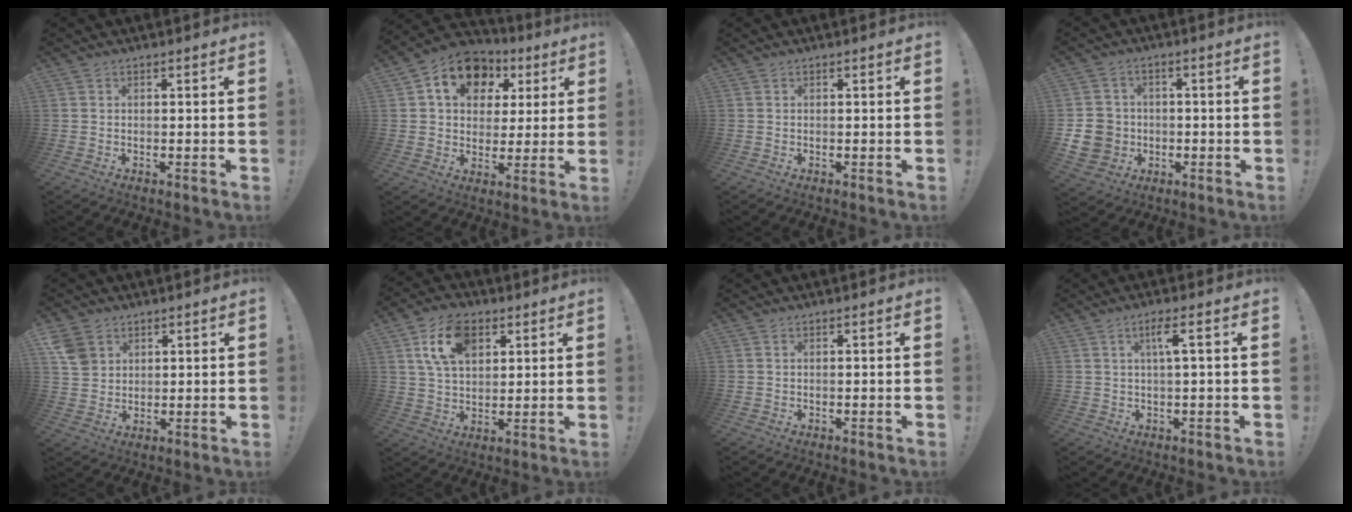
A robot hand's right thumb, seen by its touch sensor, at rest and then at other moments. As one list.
[{"total": 14.9, "force": [6.3, 11.1, 7.6], "torque": [-0.112, -0.023, 0.115]}, {"total": 0.0}, {"total": 10.7, "force": [-2.1, 9.7, 4.1], "torque": [-0.083, 0.024, -0.029]}, {"total": 6.5, "force": [3.2, 5.1, 2.4], "torque": [-0.038, -0.009, 0.066]}, {"total": 13.8, "force": [6.1, 8.8, 8.7], "torque": [-0.137, -0.006, 0.115]}, {"total": 0.0}, {"total": 4.5, "force": [1.2, 0.1, 4.3], "torque": [-0.070, -0.003, 0.011]}]